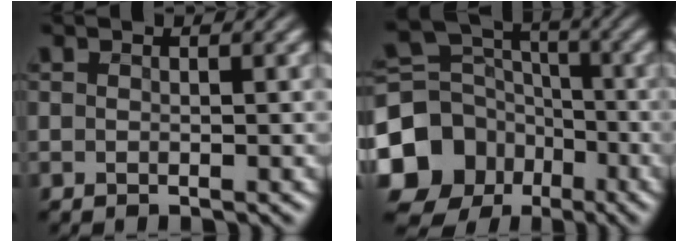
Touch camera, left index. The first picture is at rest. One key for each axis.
{"total": 13.0, "fx": -5.9, "fy": 10.8, "fz": 4.3, "tx": -0.124, "ty": -0.026, "tz": -0.122}